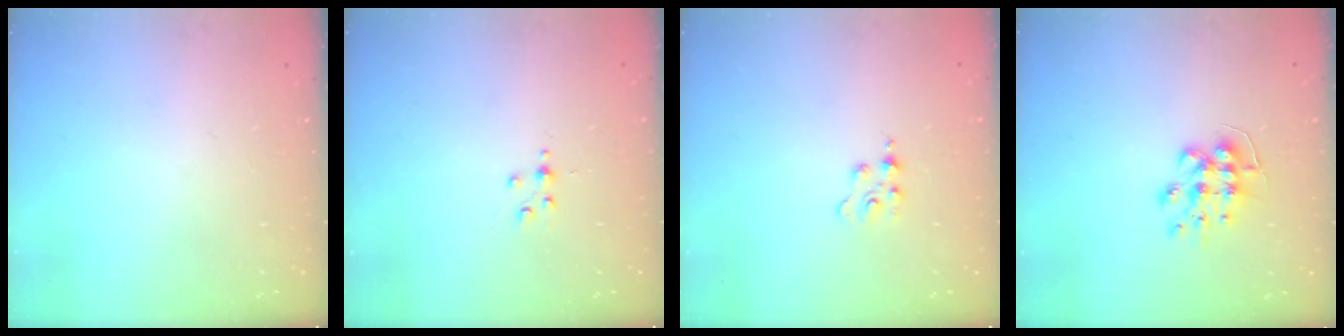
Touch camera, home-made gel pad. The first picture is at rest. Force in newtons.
{"total": 2.7, "press": 2.7, "slide": 0.4}
{"total": 1.8, "press": 1.8, "slide": 0.4}
{"total": 8.3, "press": 8.3, "slide": 0.4}